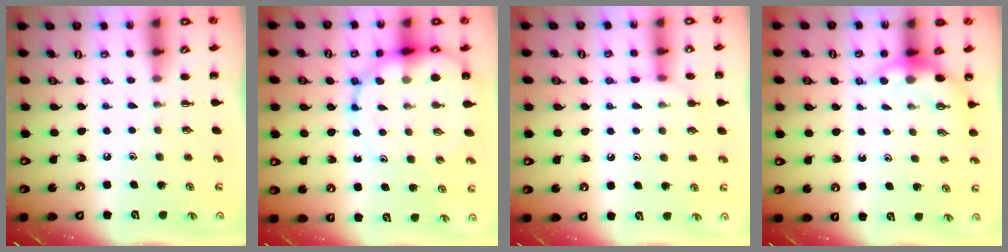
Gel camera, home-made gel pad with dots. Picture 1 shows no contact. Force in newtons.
{"total": 13.6, "press": 13.1, "slide": 3.5}
{"total": 7.7, "press": 7.5, "slide": 1.5}
{"total": 5.9, "press": 5.9, "slide": 0.5}